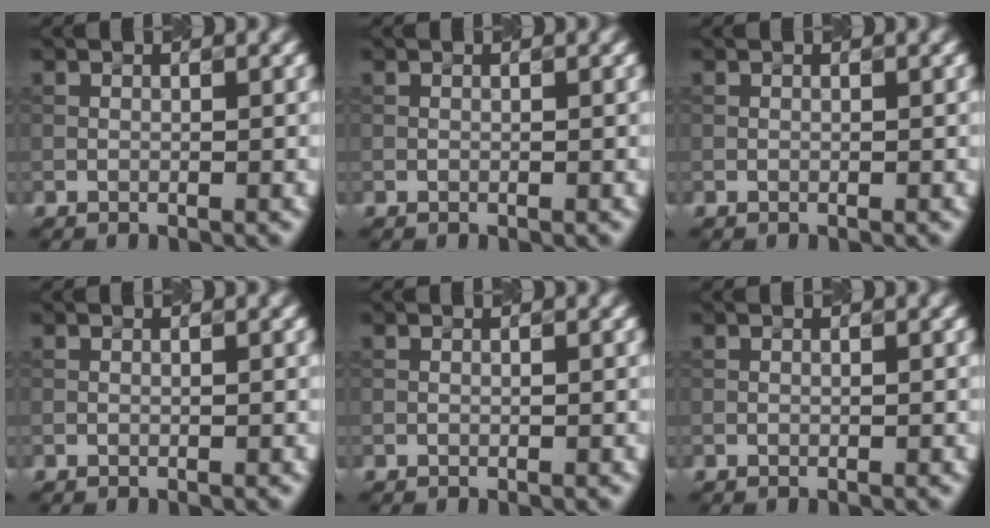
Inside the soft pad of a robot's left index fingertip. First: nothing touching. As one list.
[{"total": 0.0}, {"total": 0.0}, {"total": 0.0}, {"total": 0.0}, {"total": 0.0}]